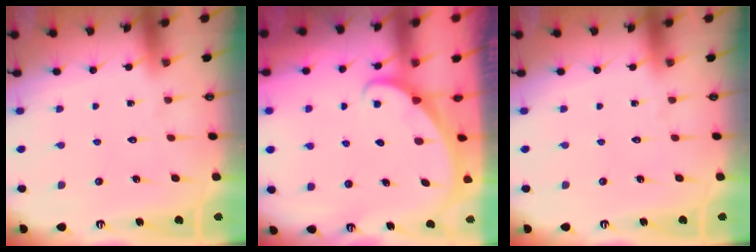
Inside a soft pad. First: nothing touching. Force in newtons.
{"total": 1.3, "press": 1.3, "slide": 0.0}
{"total": 0.0}